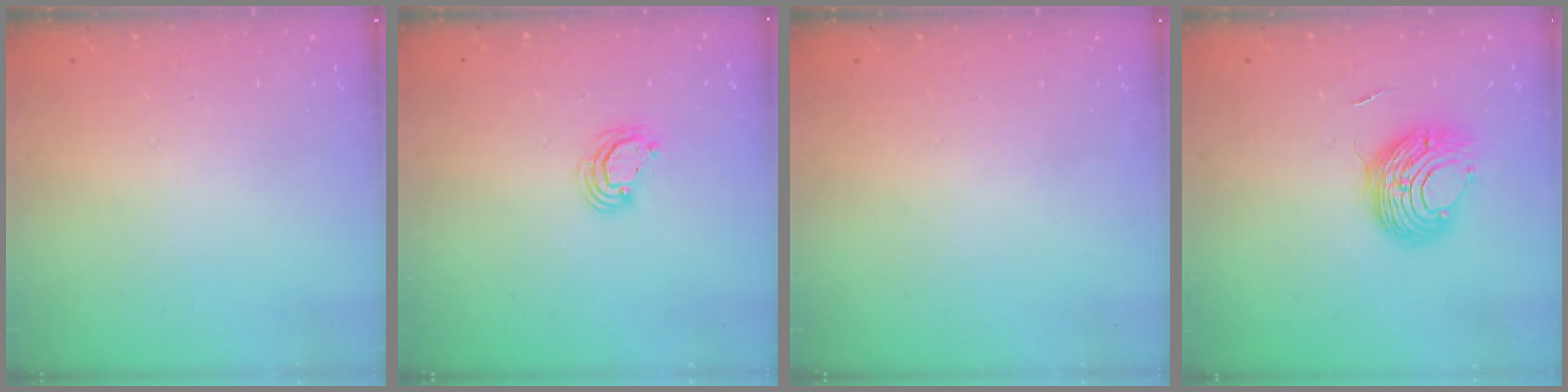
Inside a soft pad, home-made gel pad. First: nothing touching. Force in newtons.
{"total": 4.4, "press": 4.4, "slide": 0.2}
{"total": 0.0}
{"total": 9.3, "press": 9.3, "slide": 0.6}